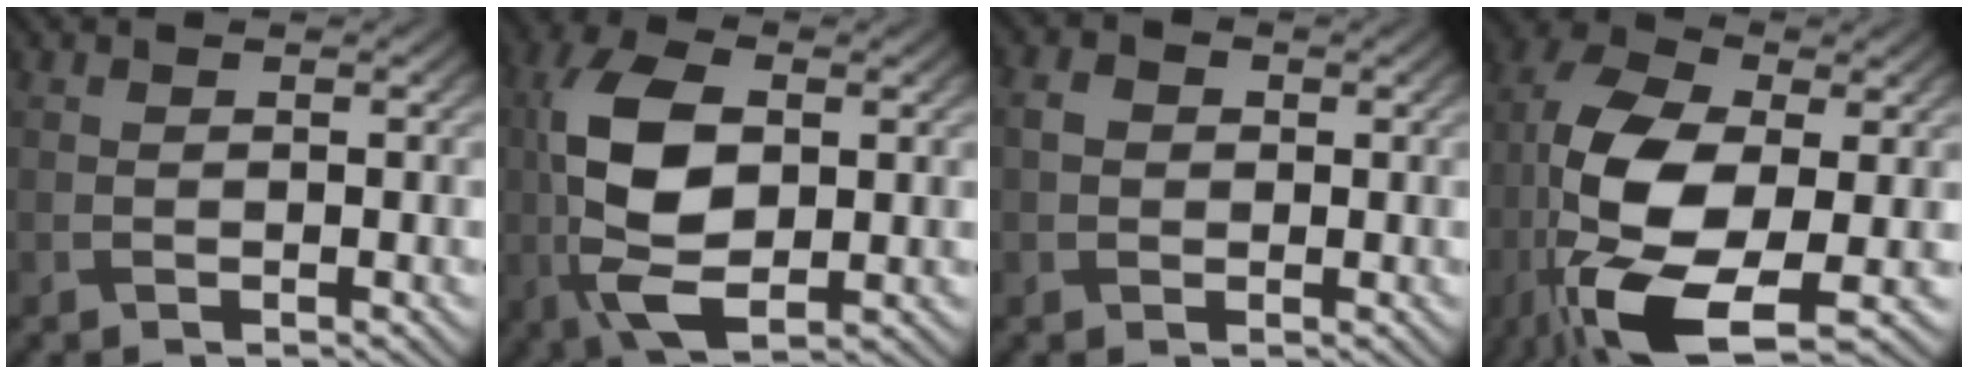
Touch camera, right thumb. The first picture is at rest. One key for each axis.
{"total": 12.0, "fx": 0.2, "fy": 6.2, "fz": 10.3, "tx": -0.230, "ty": 0.009, "tz": 0.000}
{"total": 2.3, "fx": 0.1, "fy": 2.0, "fz": 1.1, "tx": -0.027, "ty": 0.001, "tz": -0.004}
{"total": 16.6, "fx": -4.5, "fy": 7.8, "fz": 14.0, "tx": -0.305, "ty": -0.017, "tz": -0.089}